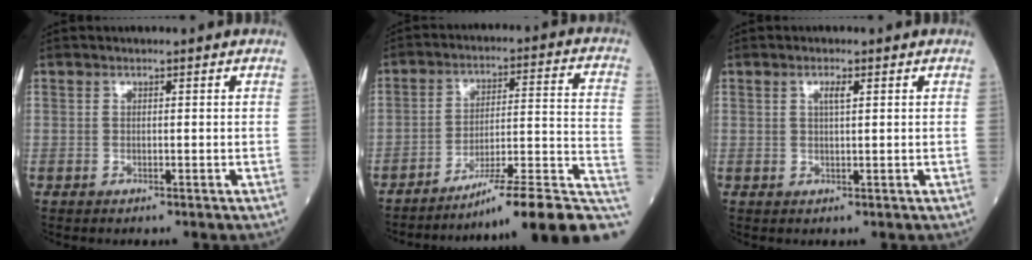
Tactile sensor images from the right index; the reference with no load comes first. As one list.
[{"total": 18.2, "force": [-14.3, -0.4, 11.4], "torque": [-0.098, 0.027, -0.211]}, {"total": 1.7, "force": [0.7, 0.2, 1.5], "torque": [-0.028, -0.001, 0.010]}]